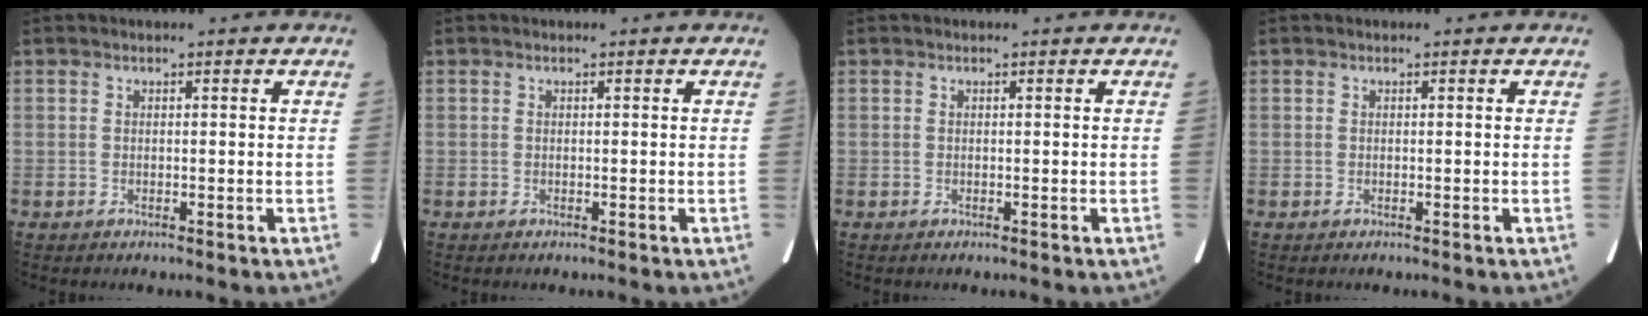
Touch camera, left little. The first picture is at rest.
{"total": 0.0}
{"total": 0.0}
{"total": 0.0}